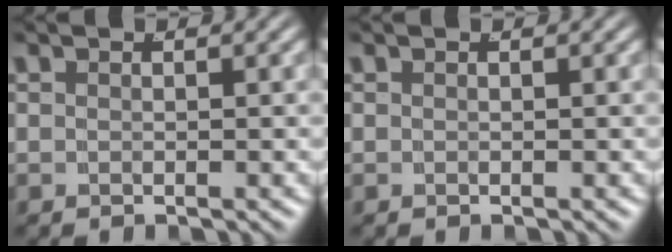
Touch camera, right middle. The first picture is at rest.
{"total": 0.0}